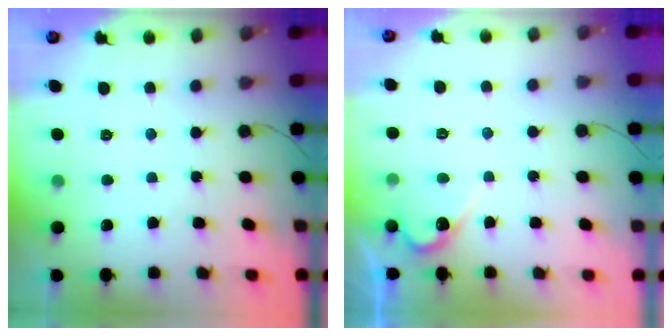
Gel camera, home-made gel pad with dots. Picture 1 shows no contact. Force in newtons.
{"total": 4.4, "press": 4.4, "slide": 0.4}